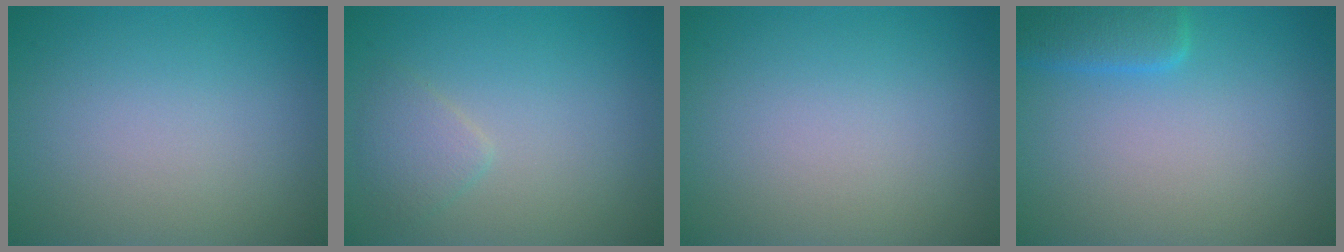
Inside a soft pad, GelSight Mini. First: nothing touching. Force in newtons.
{"total": 1.6, "press": 1.6, "slide": 0.1}
{"total": 0.0}
{"total": 2.9, "press": 2.9, "slide": 0.2}